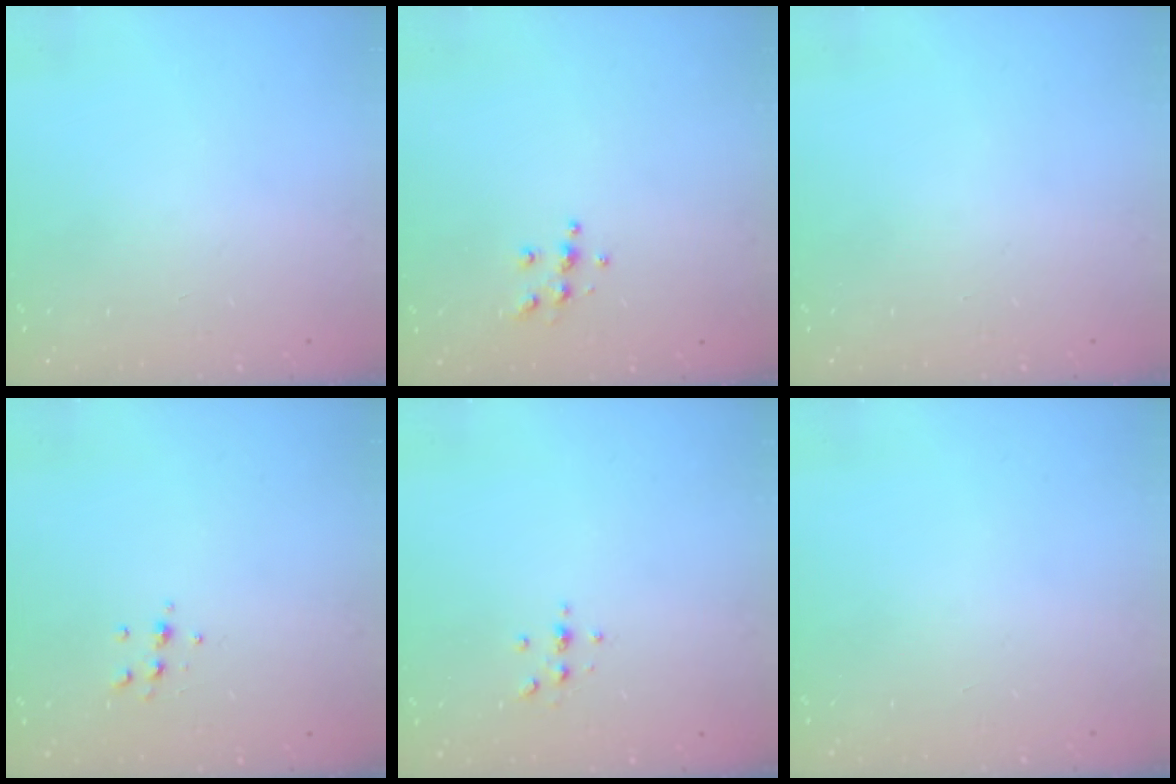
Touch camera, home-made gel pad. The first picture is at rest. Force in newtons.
{"total": 5.5, "press": 5.5, "slide": 0.5}
{"total": 0.0}
{"total": 5.8, "press": 5.8, "slide": 0.6}
{"total": 2.4, "press": 2.4, "slide": 0.3}
{"total": 0.0}